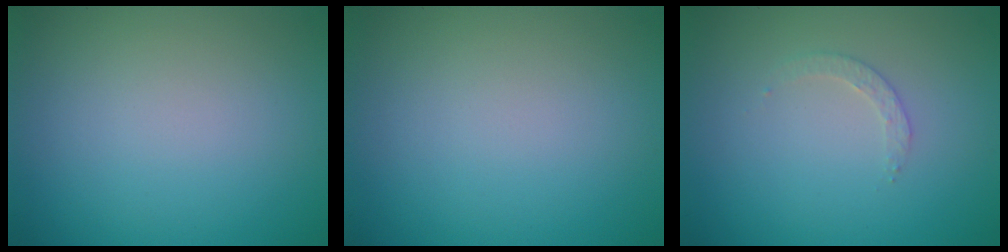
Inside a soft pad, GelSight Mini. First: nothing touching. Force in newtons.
{"total": 0.0}
{"total": 1.2, "press": 1.2, "slide": 0.3}